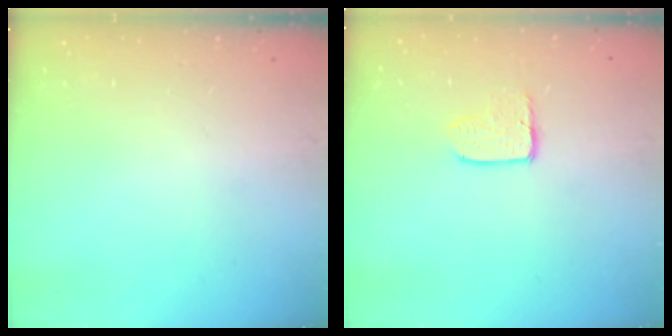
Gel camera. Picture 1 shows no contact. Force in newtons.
{"total": 3.7, "press": 3.7, "slide": 0.2}